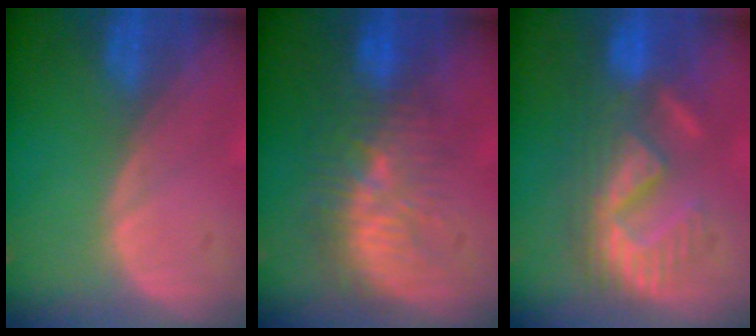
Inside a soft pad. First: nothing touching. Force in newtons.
{"total": 9.7, "press": 9.0, "slide": 3.6}
{"total": 9.1, "press": 8.9, "slide": 1.9}